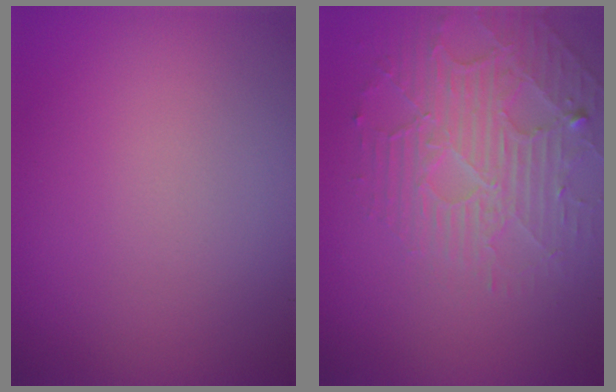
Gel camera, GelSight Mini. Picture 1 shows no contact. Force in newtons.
{"total": 4.7, "press": 3.5, "slide": 3.1}